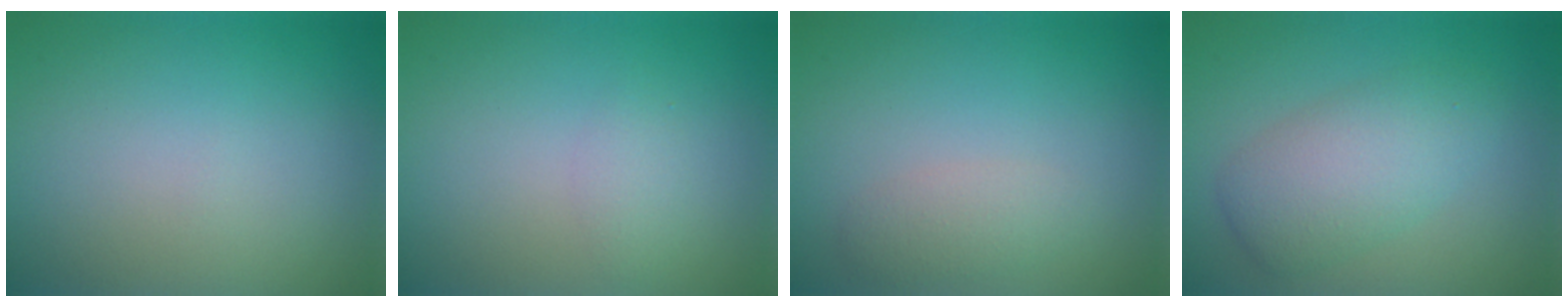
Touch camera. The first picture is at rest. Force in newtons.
{"total": 1.3, "press": 1.3, "slide": 0.0}
{"total": 1.7, "press": 1.7, "slide": 0.1}
{"total": 5.2, "press": 5.2, "slide": 0.2}